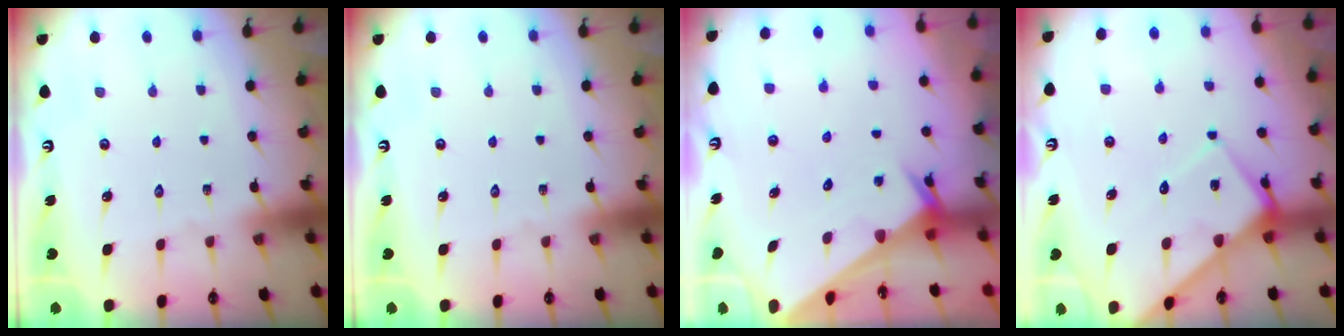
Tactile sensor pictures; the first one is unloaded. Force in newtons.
{"total": 0.0}
{"total": 3.3, "press": 3.2, "slide": 0.3}
{"total": 9.6, "press": 9.6, "slide": 0.7}